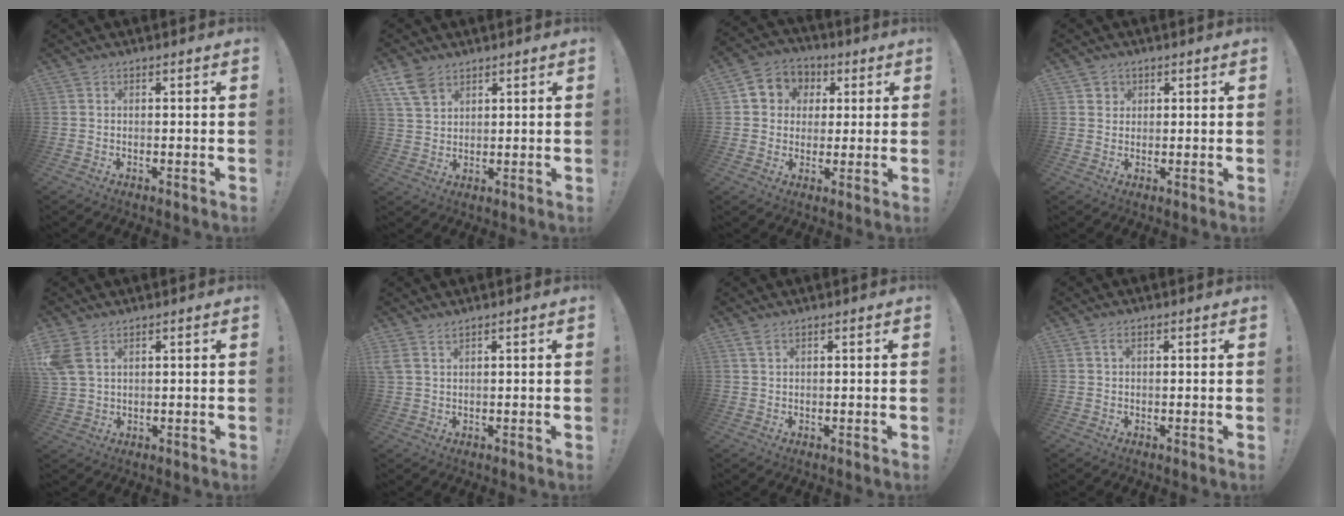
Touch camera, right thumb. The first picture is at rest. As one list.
[{"total": 7.2, "force": [4.6, 4.3, 3.5], "torque": [-0.067, -0.015, 0.093]}, {"total": 8.1, "force": [1.2, 7.7, 2.3], "torque": [-0.026, 0.000, 0.028]}, {"total": 2.2, "force": [1.1, 1.9, 0.2], "torque": [0.001, -0.005, 0.018]}, {"total": 5.9, "force": [3.0, 3.3, 3.9], "torque": [-0.082, -0.005, 0.063]}, {"total": 2.1, "force": [1.4, 0.2, 1.5], "torque": [-0.038, 0.001, 0.028]}, {"total": 1.9, "force": [1.2, 0.7, 1.2], "torque": [-0.031, 0.003, 0.023]}, {"total": 1.5, "force": [0.4, 0.7, 1.2], "torque": [-0.025, 0.003, 0.006]}]